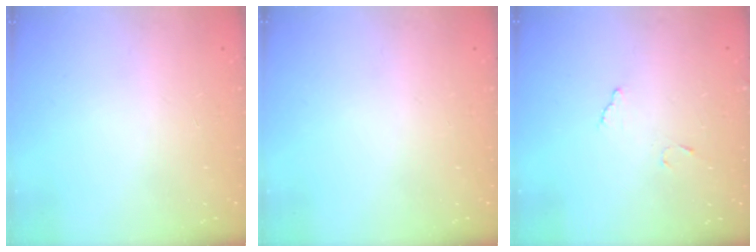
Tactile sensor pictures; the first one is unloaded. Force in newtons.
{"total": 0.0}
{"total": 6.3, "press": 6.3, "slide": 0.4}